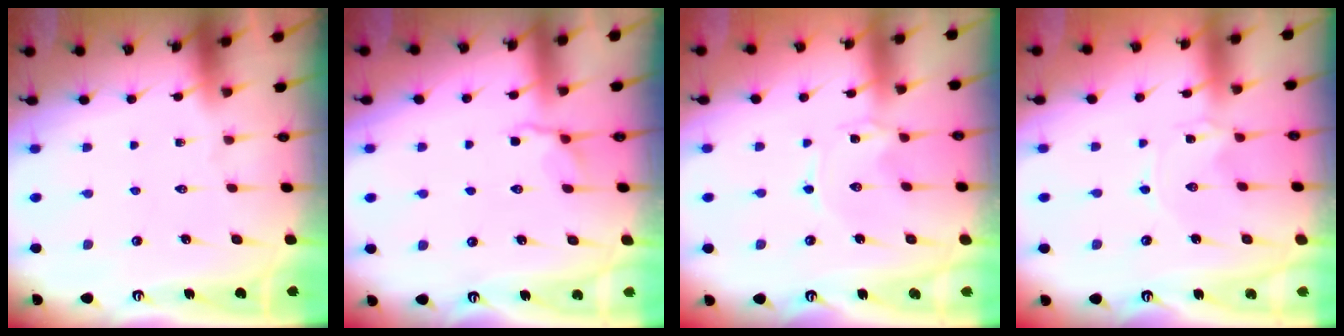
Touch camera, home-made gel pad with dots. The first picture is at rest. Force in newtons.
{"total": 2.5, "press": 1.9, "slide": 1.6}
{"total": 0.0}
{"total": 0.0}